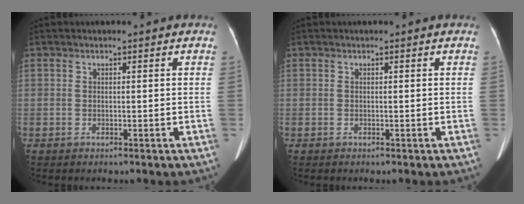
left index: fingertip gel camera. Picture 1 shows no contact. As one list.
[{"total": 0.0}]